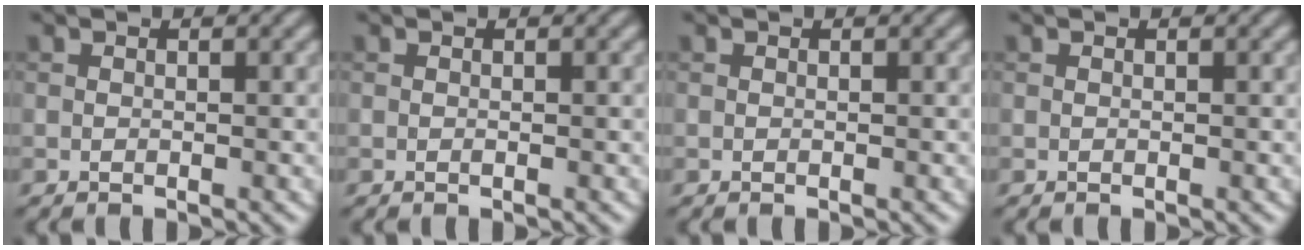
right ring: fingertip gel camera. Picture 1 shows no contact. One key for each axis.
{"total": 0.0}
{"total": 0.0}
{"total": 0.0}